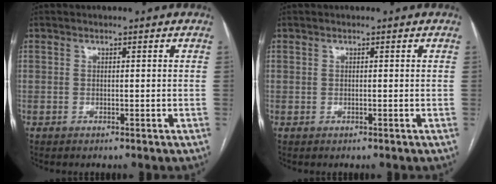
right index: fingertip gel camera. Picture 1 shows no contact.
{"total": 0.0}